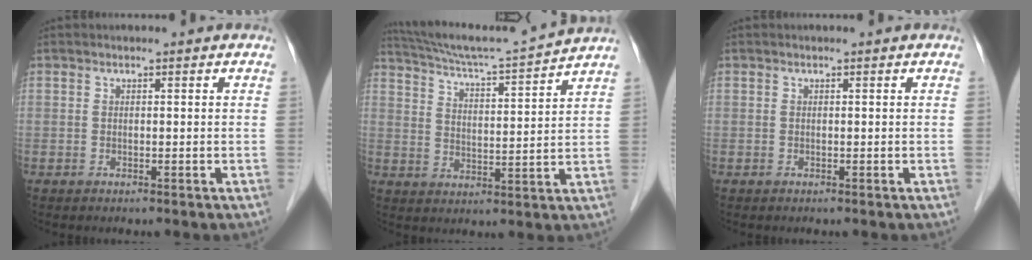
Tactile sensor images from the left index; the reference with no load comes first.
{"total": 14.0, "force": [13.1, -2.3, 4.2], "torque": [-0.087, -0.021, 0.204]}
{"total": 0.0}